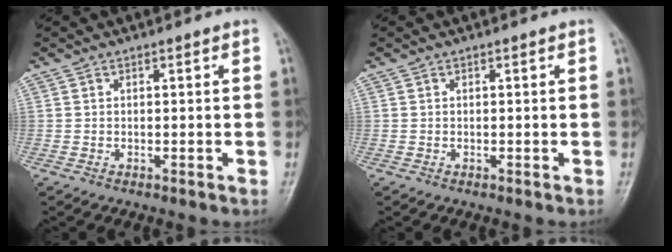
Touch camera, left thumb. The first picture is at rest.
{"total": 0.0}